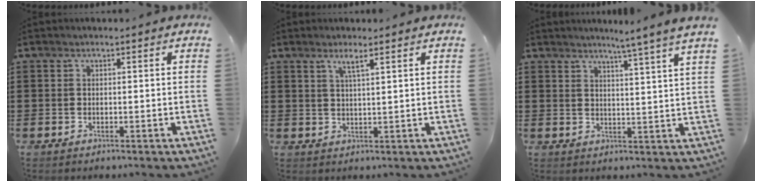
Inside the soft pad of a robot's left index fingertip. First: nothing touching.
{"total": 2.5, "force": [1.5, 0.0, 2.0], "torque": [-0.043, -0.001, 0.025]}
{"total": 4.4, "force": [3.7, -1.5, 1.8], "torque": [-0.044, -0.023, 0.061]}